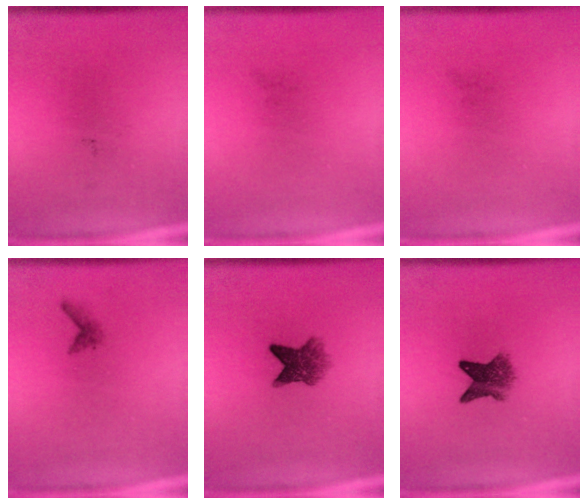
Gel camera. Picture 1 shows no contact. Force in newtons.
{"total": 0.0}
{"total": 0.0}
{"total": 0.9}
{"total": 5.0}
{"total": 4.9}